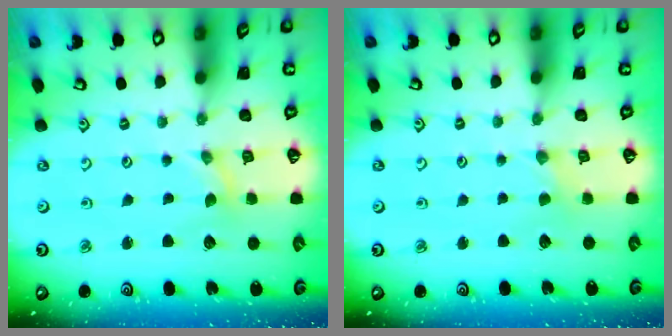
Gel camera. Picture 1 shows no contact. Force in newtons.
{"total": 1.2, "press": 1.2, "slide": 0.3}